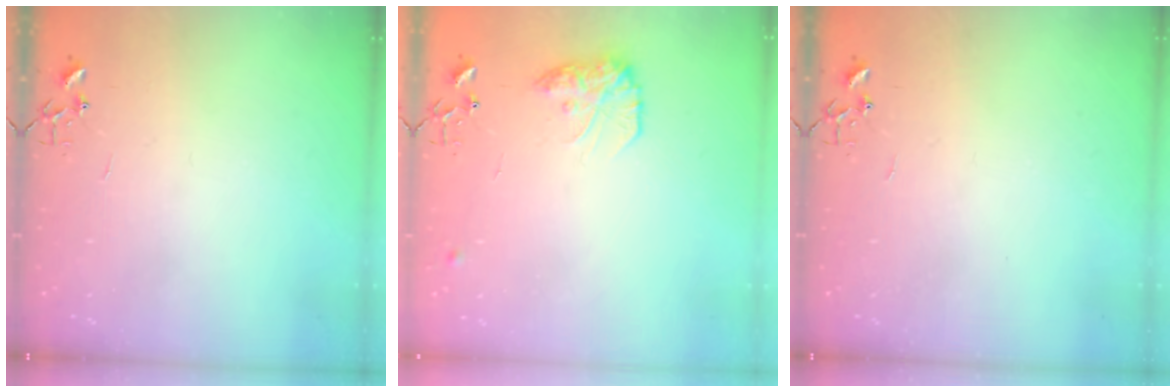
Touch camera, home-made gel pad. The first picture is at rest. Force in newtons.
{"total": 13.1, "press": 13.0, "slide": 0.7}
{"total": 0.0}